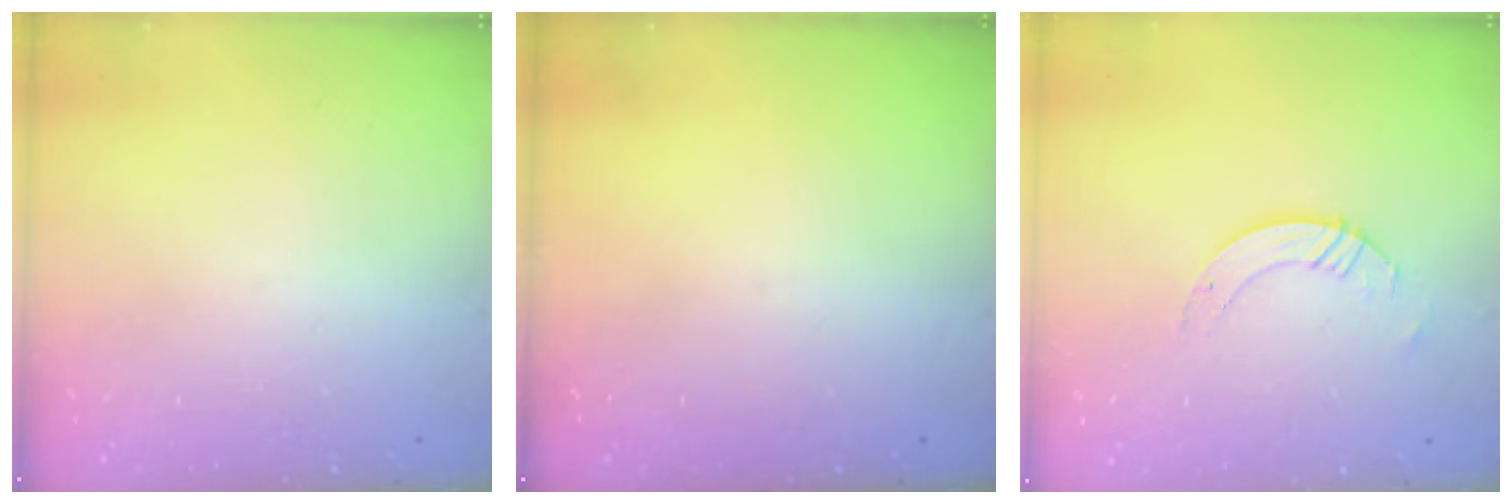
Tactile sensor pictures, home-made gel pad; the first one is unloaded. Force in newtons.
{"total": 0.0}
{"total": 3.9, "press": 3.9, "slide": 0.4}